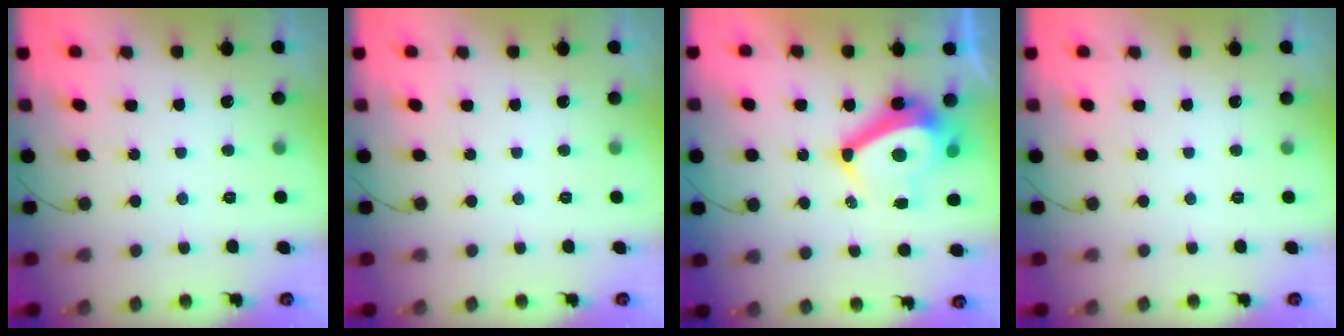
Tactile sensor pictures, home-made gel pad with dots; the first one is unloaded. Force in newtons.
{"total": 0.0}
{"total": 13.3, "press": 12.8, "slide": 3.5}
{"total": 0.0}